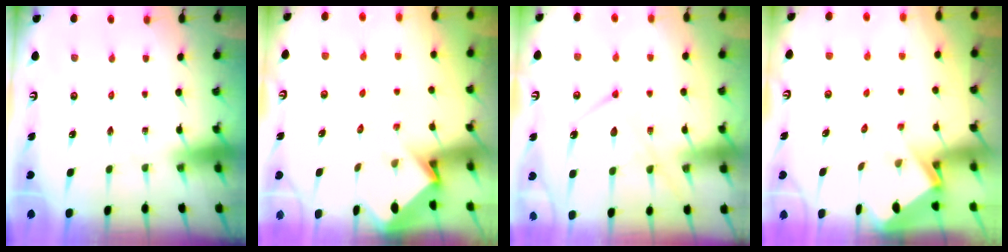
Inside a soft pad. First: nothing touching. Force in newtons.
{"total": 3.7, "press": 3.7, "slide": 0.2}
{"total": 11.4, "press": 11.3, "slide": 1.2}
{"total": 3.9, "press": 3.9, "slide": 0.4}